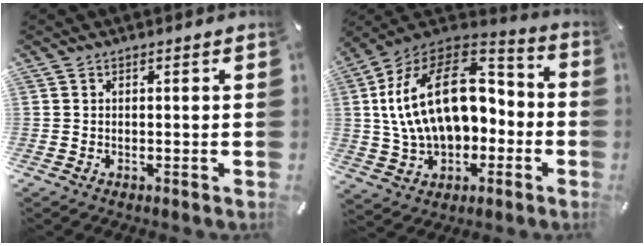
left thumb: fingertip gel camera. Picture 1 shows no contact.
{"total": 24.9, "force": [2.6, 16.9, 18.2], "torque": [-0.341, 0.008, 0.055]}